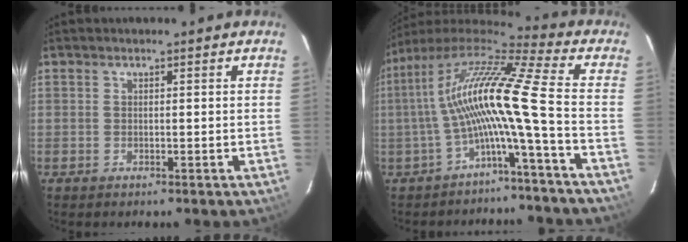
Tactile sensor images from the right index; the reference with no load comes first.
{"total": 13.5, "force": [-2.5, -1.3, 13.2], "torque": [-0.234, 0.005, -0.052]}